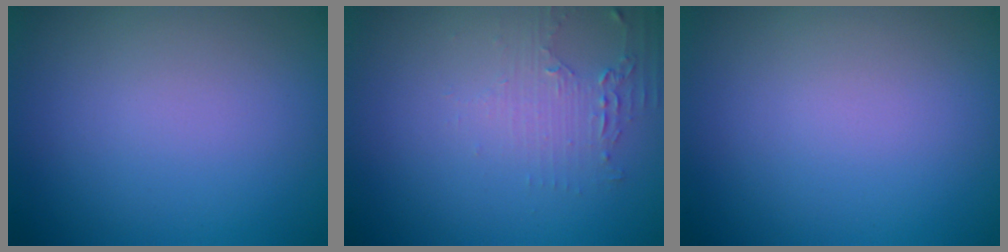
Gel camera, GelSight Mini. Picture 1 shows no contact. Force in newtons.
{"total": 1.7, "press": 1.7, "slide": 0.3}
{"total": 0.0}